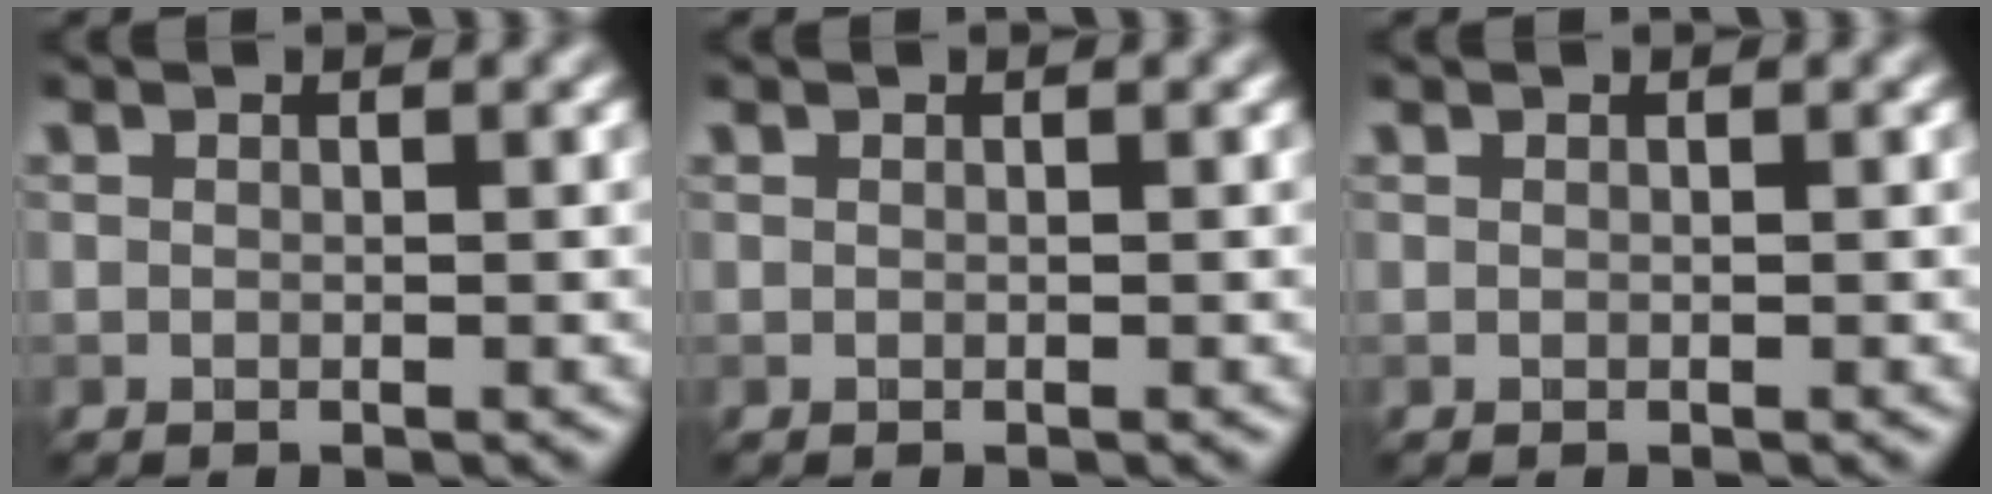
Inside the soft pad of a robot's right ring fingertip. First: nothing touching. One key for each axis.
{"total": 0.0}
{"total": 0.0}